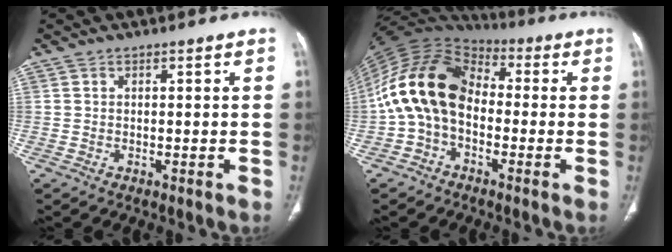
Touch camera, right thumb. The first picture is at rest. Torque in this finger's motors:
{"motor_torque": [2.52, 2.49, 2.02, -0.50, 0.24]}